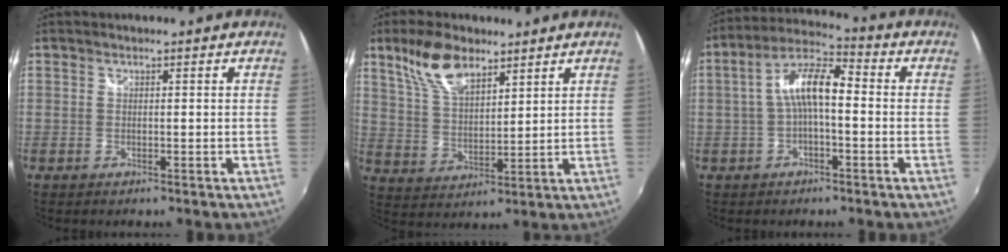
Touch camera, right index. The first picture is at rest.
{"total": 10.3, "force": [6.9, 4.5, 6.3], "torque": [-0.126, 0.017, 0.139]}
{"total": 8.9, "force": [-0.8, 3.2, 8.3], "torque": [-0.169, 0.025, -0.017]}